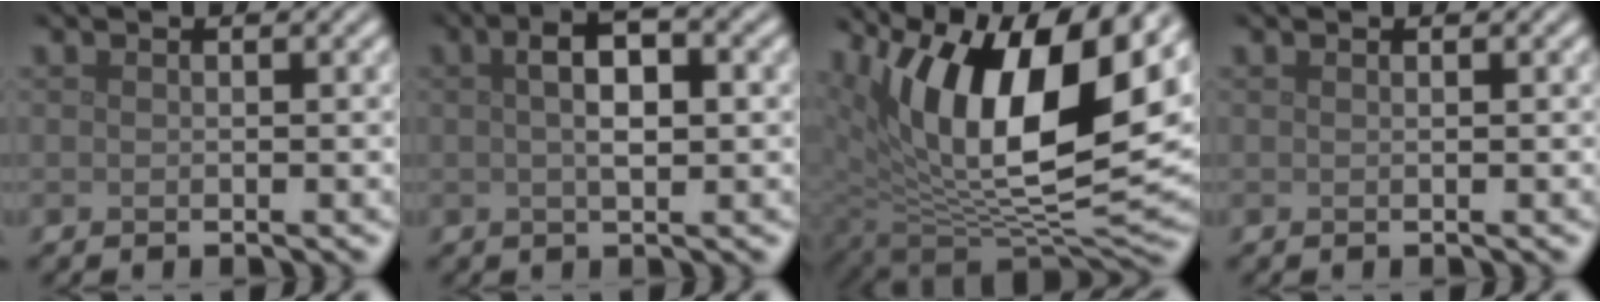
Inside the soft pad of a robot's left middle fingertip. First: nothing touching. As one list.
[{"total": 4.6, "force": [1.0, 1.6, 4.2], "torque": [-0.074, 0.008, 0.013]}, {"total": 15.0, "force": [6.4, 6.5, 11.9], "torque": [-0.201, 0.006, 0.110]}, {"total": 0.0}]